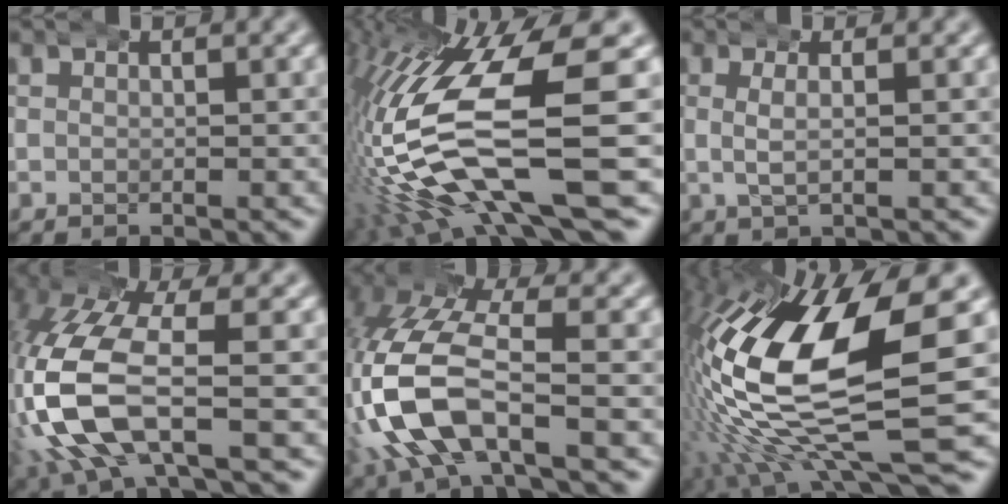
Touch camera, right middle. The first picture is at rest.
{"total": 16.0, "force": [-1.7, 7.0, 14.3], "torque": [-0.287, -0.024, -0.010]}
{"total": 2.2, "force": [0.1, 0.8, 2.1], "torque": [-0.044, 0.005, 0.003]}
{"total": 9.4, "force": [-0.6, 5.0, 7.9], "torque": [-0.233, -0.026, 0.004]}
{"total": 8.3, "force": [-0.6, 4.5, 7.0], "torque": [-0.202, -0.020, -0.002]}
{"total": 17.5, "force": [0.1, 8.2, 15.5], "torque": [-0.294, -0.021, 0.014]}